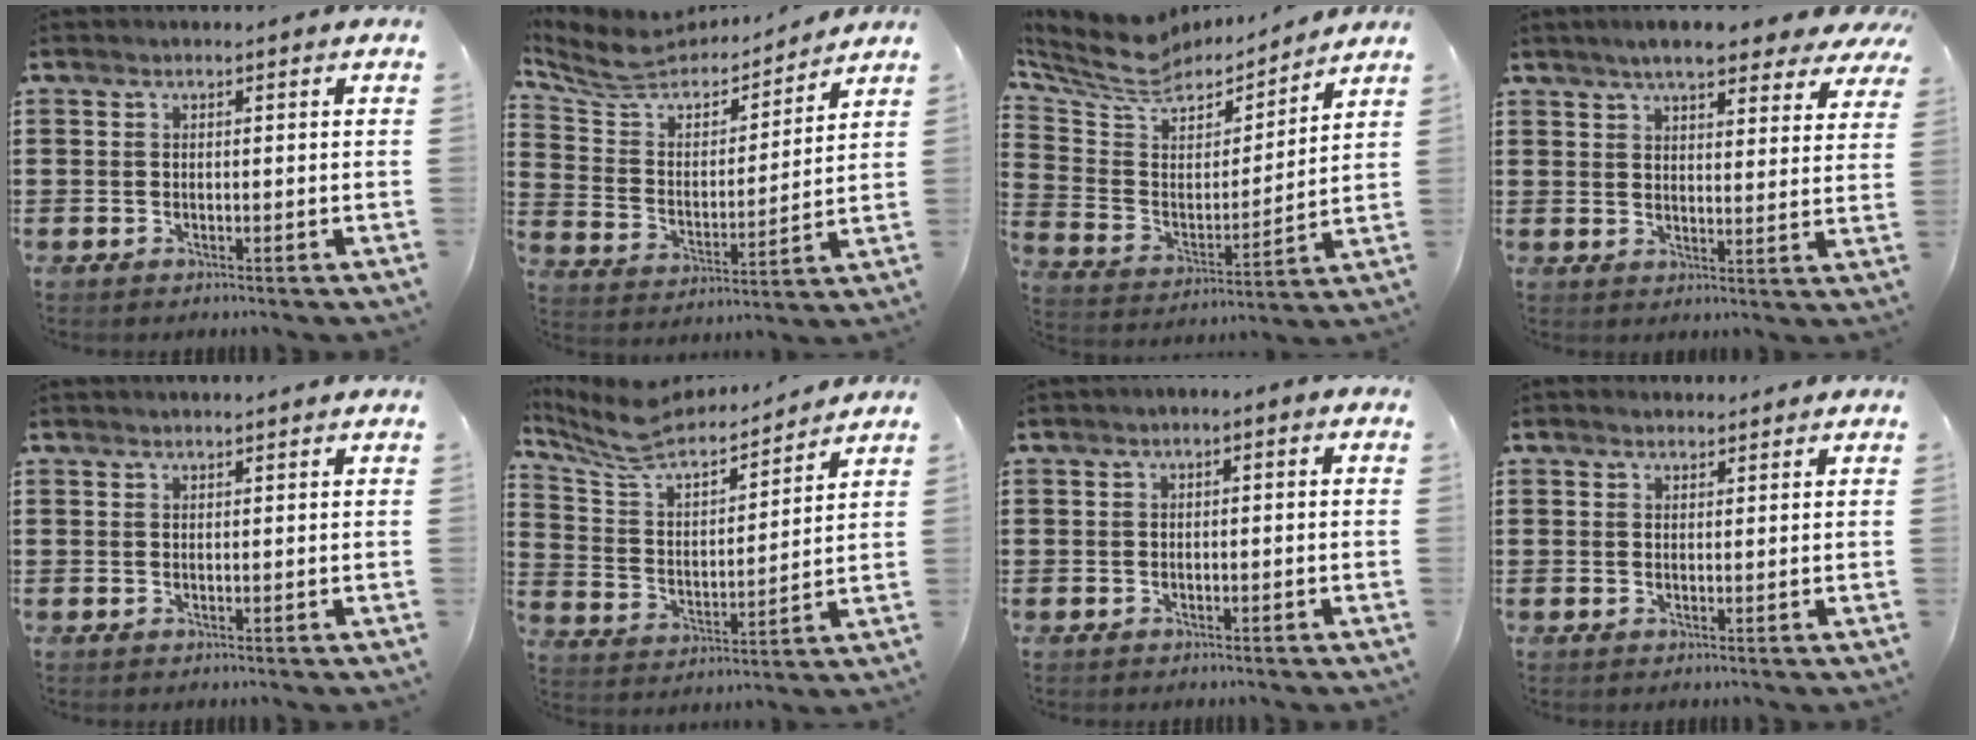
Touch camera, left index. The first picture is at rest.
{"total": 7.0, "force": [6.2, 2.5, 1.8], "torque": [-0.074, -0.043, 0.106]}
{"total": 8.4, "force": [7.0, 3.4, 3.0], "torque": [-0.098, -0.042, 0.124]}
{"total": 6.8, "force": [5.8, 1.2, 3.3], "torque": [-0.068, -0.019, 0.100]}
{"total": 0.7, "force": [0.7, -0.1, 0.1], "torque": [-0.003, -0.002, 0.015]}
{"total": 7.2, "force": [6.6, 1.8, 2.2], "torque": [-0.079, -0.048, 0.111]}
{"total": 1.1, "force": [-0.9, 0.4, 0.6], "torque": [-0.013, 0.000, -0.017]}
{"total": 1.2, "force": [1.2, 0.4, 0.0], "torque": [-0.002, 0.003, 0.023]}